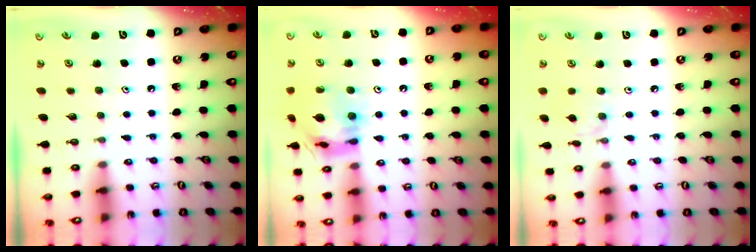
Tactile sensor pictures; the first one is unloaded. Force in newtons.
{"total": 15.1, "press": 15.0, "slide": 1.5}
{"total": 2.4, "press": 2.3, "slide": 0.5}